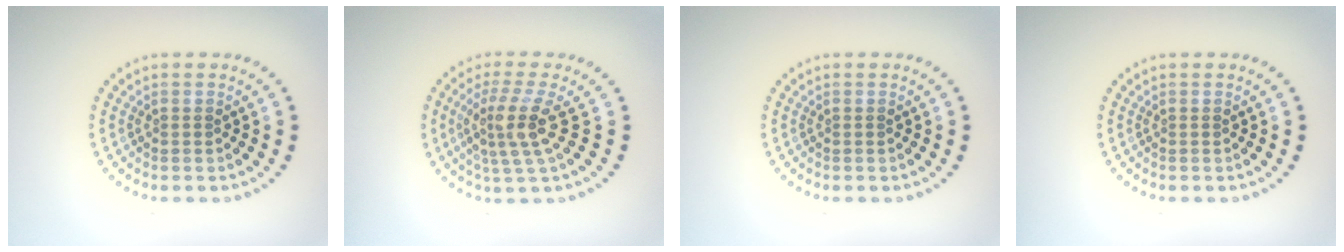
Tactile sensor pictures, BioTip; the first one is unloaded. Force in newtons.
{"total": 4.1, "press": 2.9, "slide": 2.9}
{"total": 0.0}
{"total": 0.0}